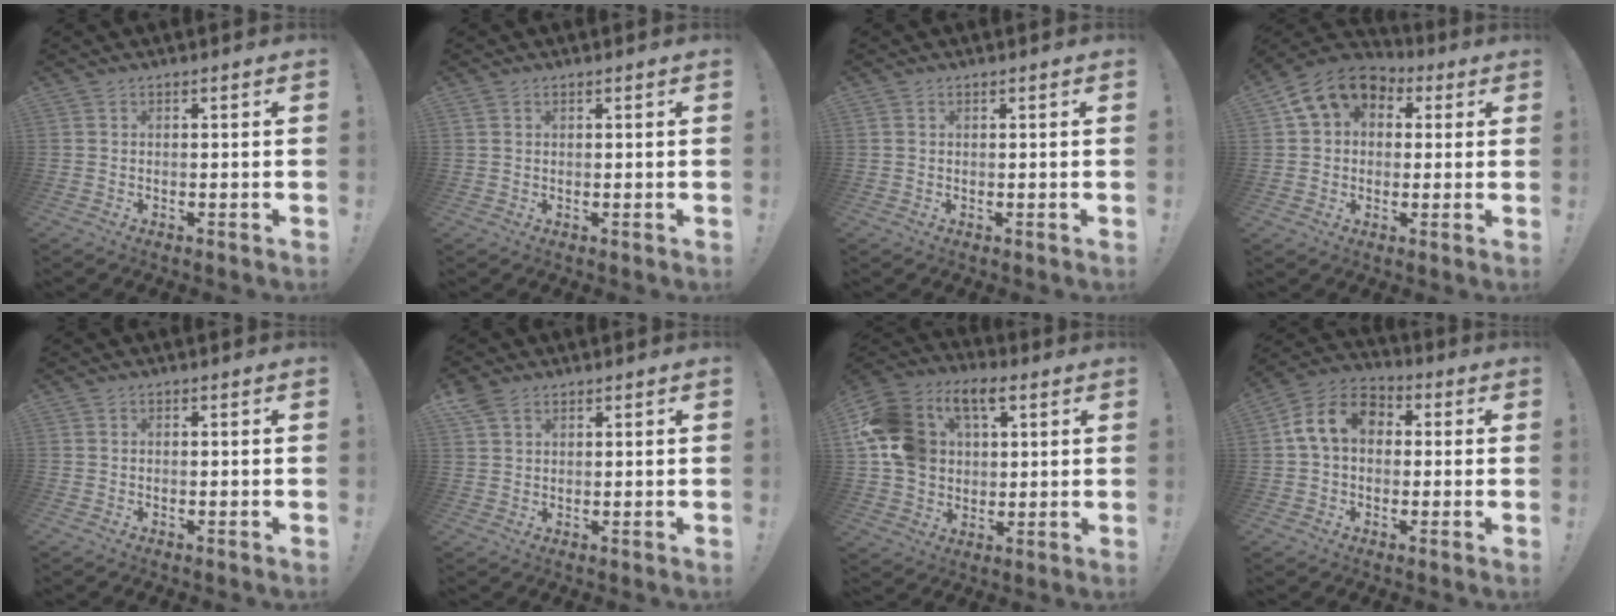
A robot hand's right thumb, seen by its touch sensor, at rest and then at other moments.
{"total": 1.2, "force": [0.7, 0.8, 0.6], "torque": [-0.010, 0.000, 0.013]}
{"total": 0.6, "force": [0.3, 0.5, 0.3], "torque": [-0.011, 0.004, 0.007]}
{"total": 12.6, "force": [5.5, 9.5, 6.2], "torque": [-0.097, -0.015, 0.108]}
{"total": 0.6, "force": [-0.5, 0.4, 0.0], "torque": [0.002, 0.001, -0.009]}
{"total": 4.4, "force": [2.7, 2.7, 2.2], "torque": [-0.034, -0.010, 0.051]}
{"total": 18.1, "force": [6.5, 13.2, 10.5], "torque": [-0.197, -0.017, 0.124]}
{"total": 11.9, "force": [2.4, 8.4, 8.1], "torque": [-0.146, 0.019, 0.051]}